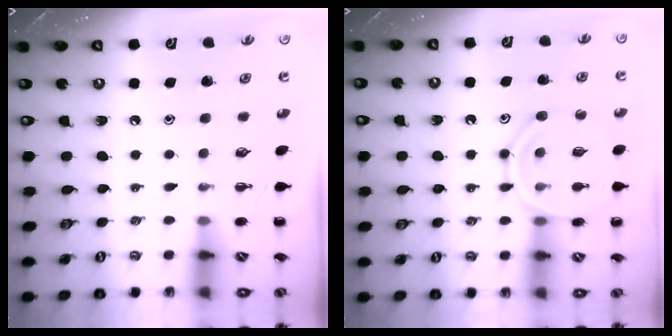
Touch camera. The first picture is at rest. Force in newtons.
{"total": 14.2, "press": 14.2, "slide": 1.3}